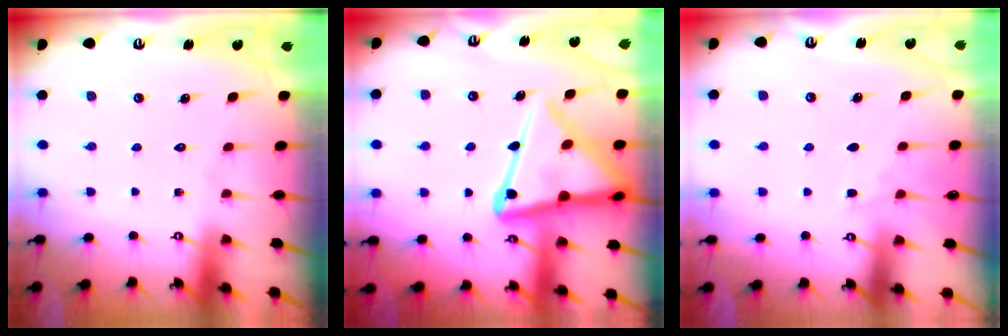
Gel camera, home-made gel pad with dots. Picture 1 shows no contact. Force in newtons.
{"total": 19.6, "press": 19.5, "slide": 1.9}
{"total": 4.4, "press": 4.4, "slide": 0.6}